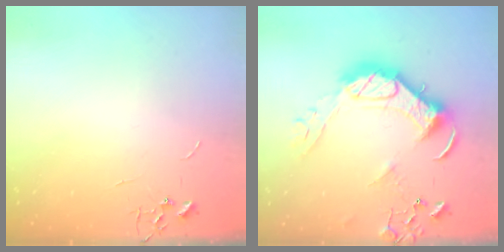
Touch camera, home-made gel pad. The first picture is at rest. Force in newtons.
{"total": 18.8, "press": 18.7, "slide": 2.0}